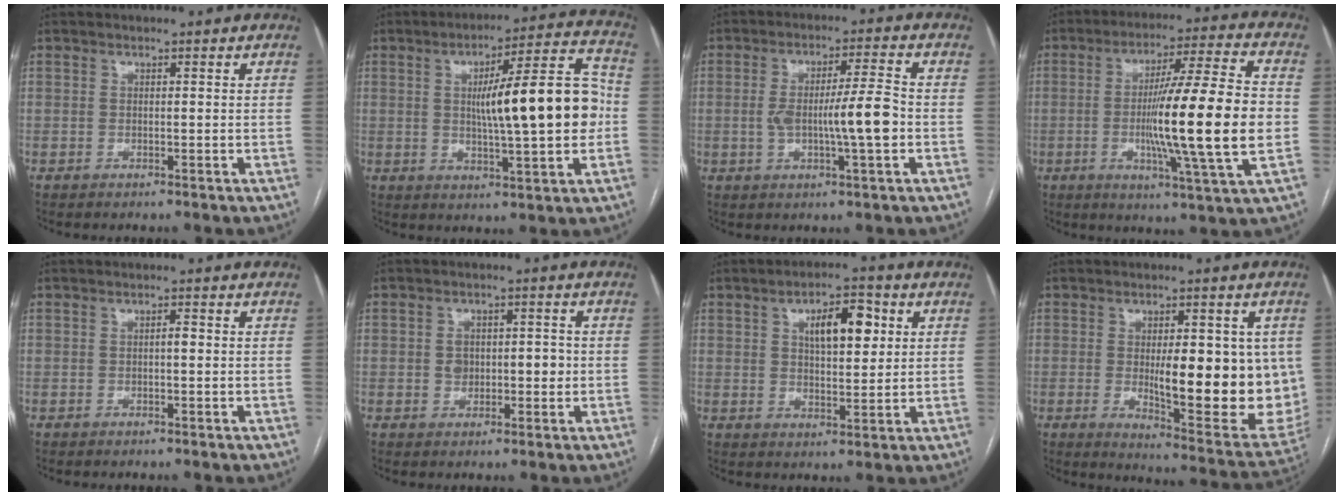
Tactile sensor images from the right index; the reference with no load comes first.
{"total": 16.0, "force": [0.1, 2.2, 15.8], "torque": [-0.233, 0.027, 0.003]}
{"total": 8.9, "force": [-1.3, 0.6, 8.8], "torque": [-0.152, 0.006, -0.022]}
{"total": 18.8, "force": [-2.0, -0.6, 18.7], "torque": [-0.307, -0.009, -0.042]}
{"total": 1.0, "force": [-0.1, 0.2, 0.9], "torque": [-0.014, 0.002, -0.001]}
{"total": 4.6, "force": [-0.2, 3.1, 3.4], "torque": [-0.048, 0.019, 0.004]}
{"total": 8.1, "force": [2.7, 3.1, 7.0], "torque": [-0.111, 0.013, 0.045]}
{"total": 18.2, "force": [-0.3, 4.8, 17.6], "torque": [-0.187, -0.010, 0.013]}